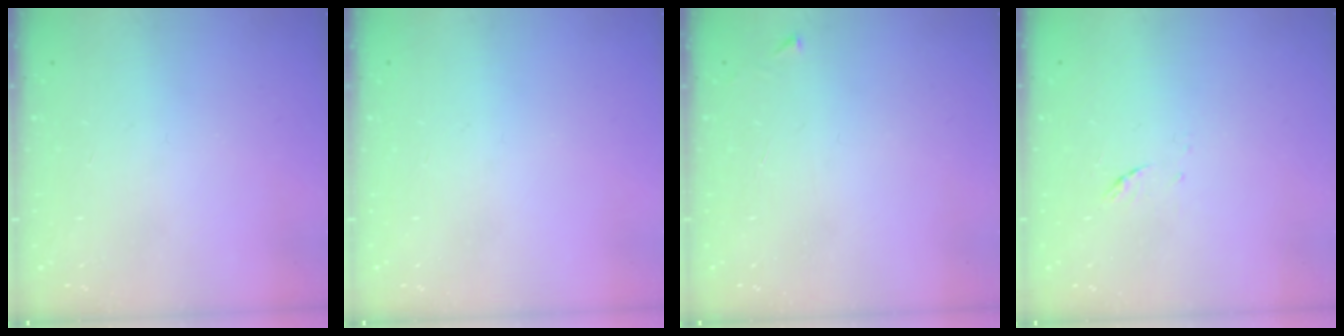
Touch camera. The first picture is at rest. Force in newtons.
{"total": 0.0}
{"total": 2.6, "press": 2.6, "slide": 0.3}
{"total": 4.8, "press": 4.6, "slide": 1.3}